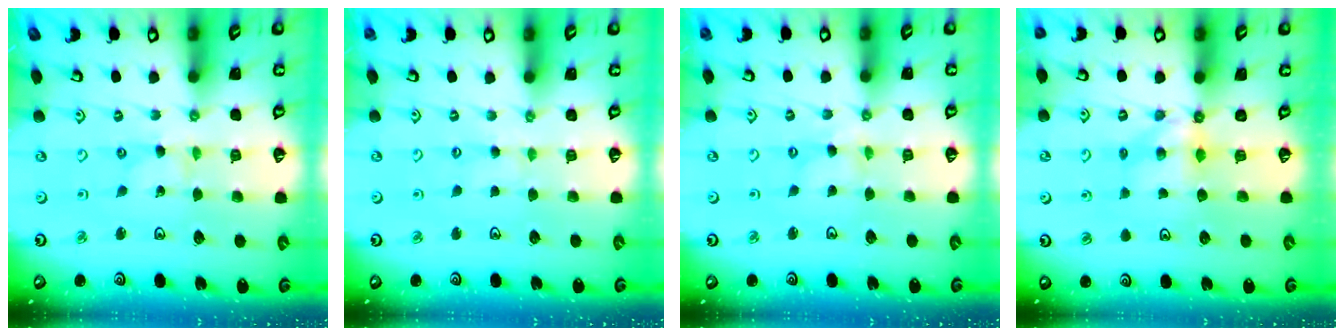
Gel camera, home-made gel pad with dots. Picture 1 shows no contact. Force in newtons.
{"total": 1.9, "press": 1.9, "slide": 0.2}
{"total": 2.5, "press": 2.5, "slide": 0.3}
{"total": 5.4, "press": 5.4, "slide": 0.2}